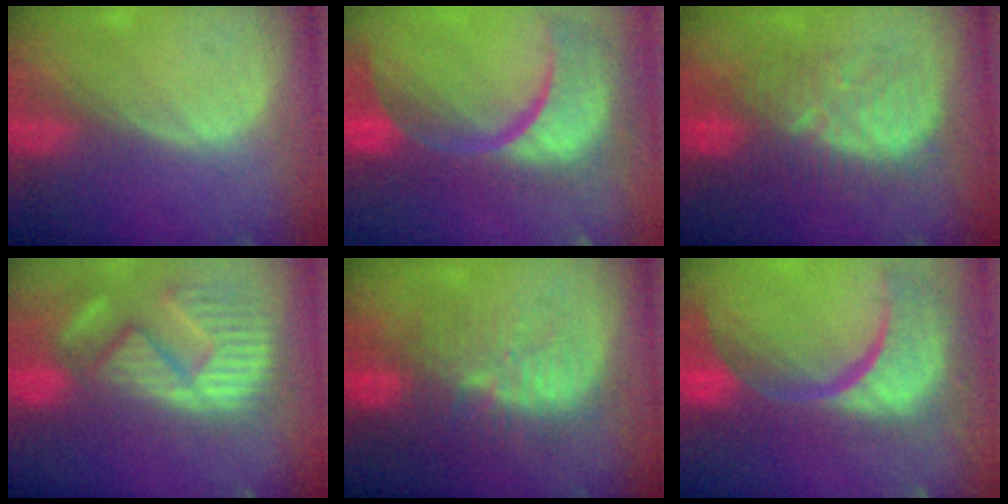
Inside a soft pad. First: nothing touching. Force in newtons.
{"total": 14.9, "press": 11.8, "slide": 9.1}
{"total": 8.9, "press": 8.9, "slide": 0.4}
{"total": 13.8, "press": 12.2, "slide": 6.4}
{"total": 10.9, "press": 9.6, "slide": 5.1}
{"total": 15.4, "press": 12.1, "slide": 9.5}